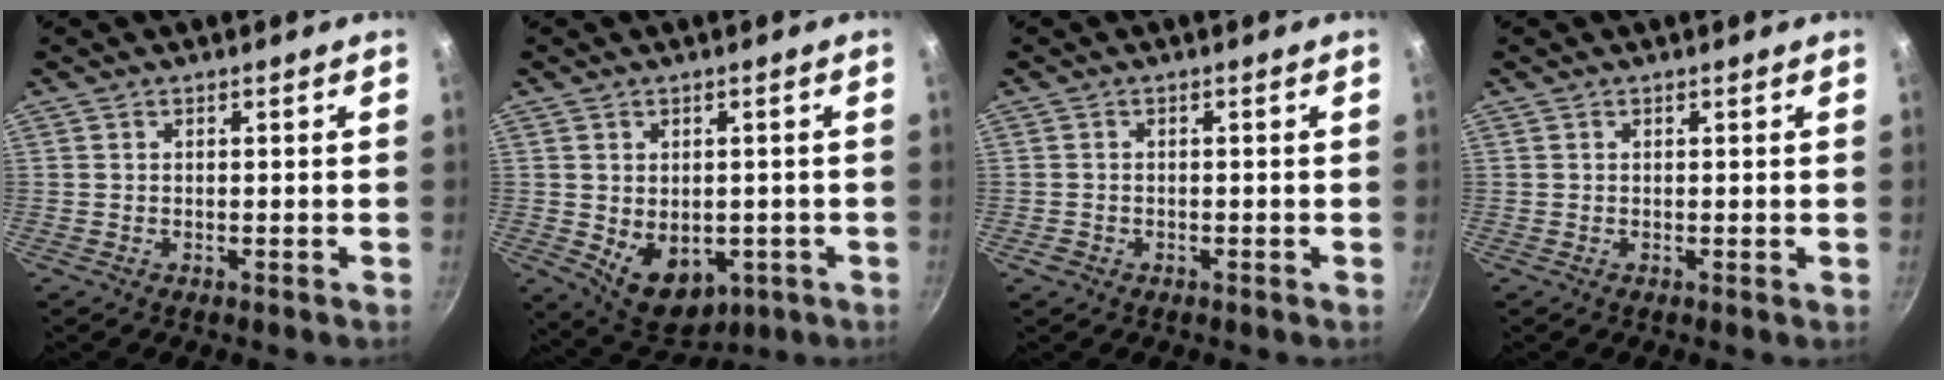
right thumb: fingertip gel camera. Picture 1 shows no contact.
{"total": 9.7, "force": [-1.7, 6.9, 6.7], "torque": [-0.072, -0.010, 0.000]}
{"total": 1.4, "force": [-0.7, 1.1, 0.5], "torque": [-0.012, 0.004, -0.009]}
{"total": 0.0}